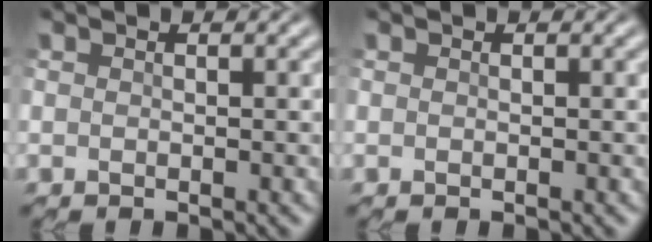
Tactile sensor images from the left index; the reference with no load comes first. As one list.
[{"total": 0.0}]